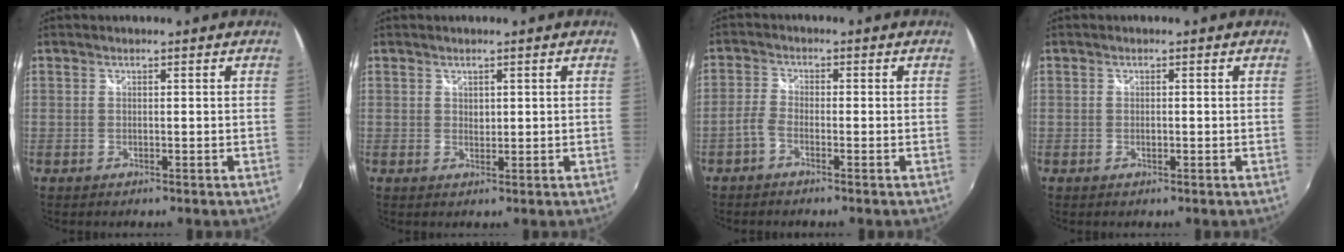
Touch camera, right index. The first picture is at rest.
{"total": 1.0, "force": [0.6, 0.7, 0.3], "torque": [-0.002, 0.001, 0.011]}
{"total": 2.5, "force": [-1.7, 1.1, 1.5], "torque": [-0.043, 0.006, -0.039]}
{"total": 0.7, "force": [-0.2, 0.4, 0.6], "torque": [-0.012, 0.000, -0.003]}